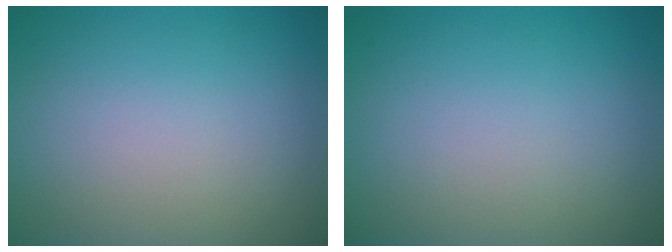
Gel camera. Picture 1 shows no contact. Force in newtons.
{"total": 0.0}